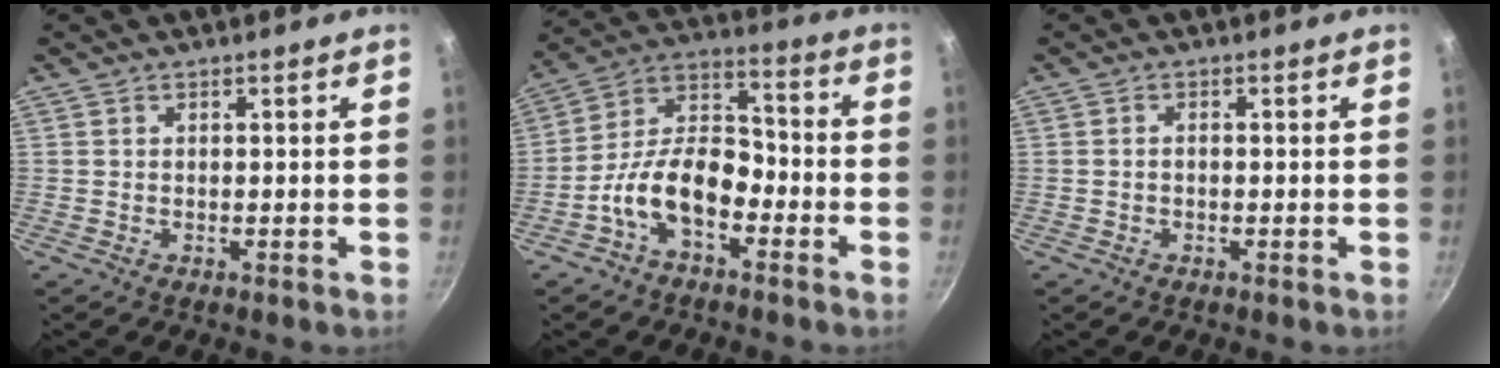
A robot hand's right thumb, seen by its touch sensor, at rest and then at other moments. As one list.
[{"total": 12.5, "force": [-5.4, 7.1, 8.8], "torque": [-0.130, 0.061, -0.116]}, {"total": 0.8, "force": [-0.3, 0.5, 0.6], "torque": [-0.013, 0.008, -0.005]}]